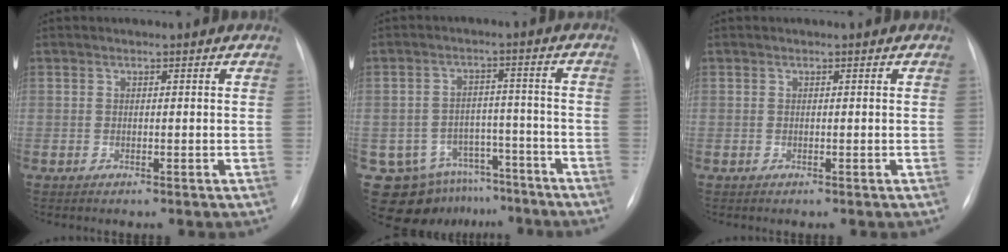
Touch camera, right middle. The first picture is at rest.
{"total": 10.6, "force": [-7.6, 7.2, 1.4], "torque": [-0.017, 0.041, -0.102]}
{"total": 0.0}